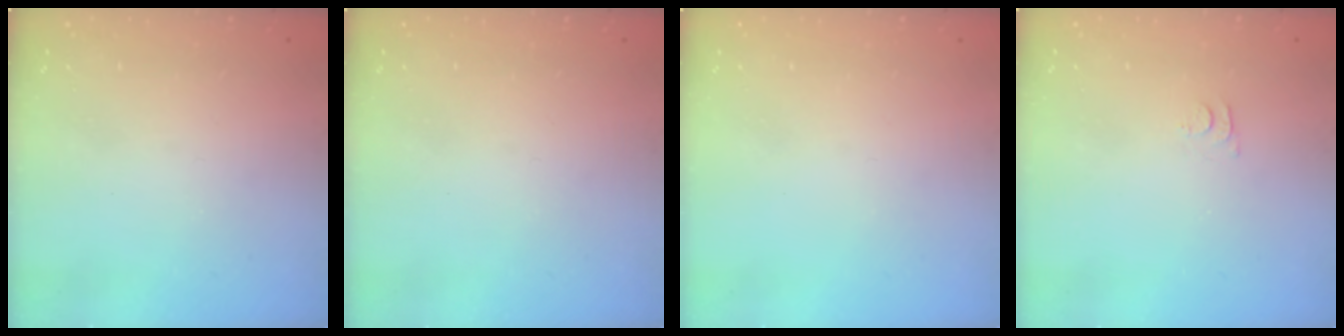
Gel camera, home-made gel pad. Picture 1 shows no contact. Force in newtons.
{"total": 0.0}
{"total": 0.0}
{"total": 4.4, "press": 4.4, "slide": 0.4}